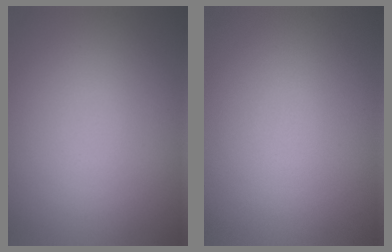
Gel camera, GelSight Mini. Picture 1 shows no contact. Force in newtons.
{"total": 0.0}